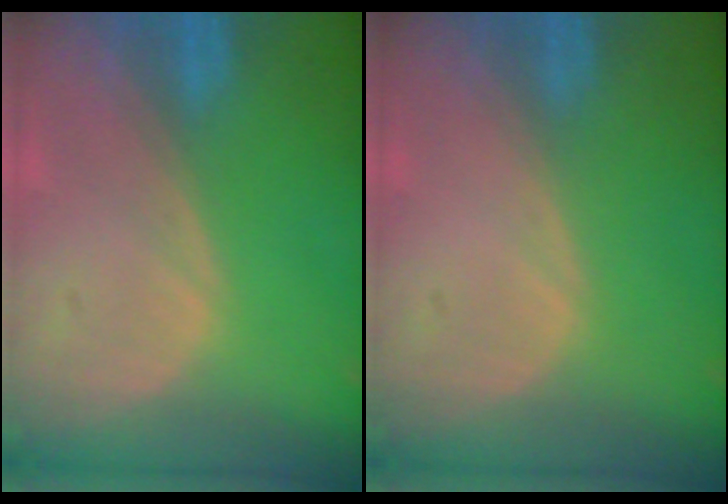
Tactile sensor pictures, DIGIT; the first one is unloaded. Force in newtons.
{"total": 0.0}